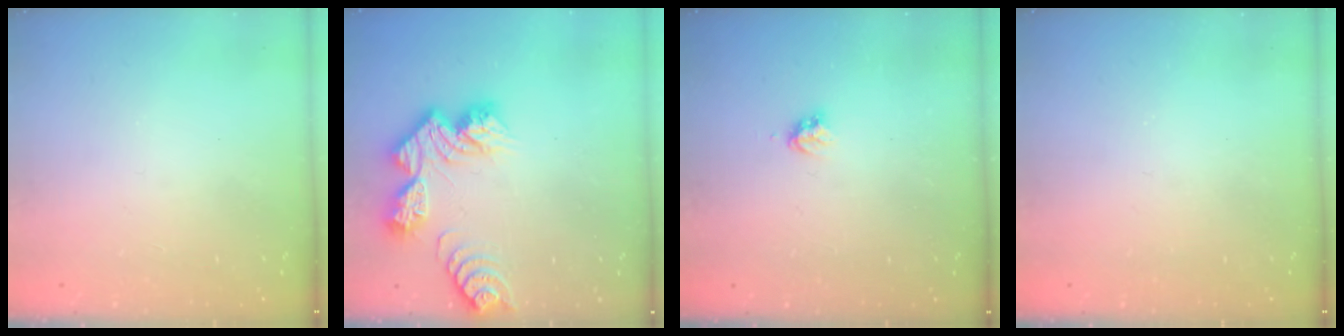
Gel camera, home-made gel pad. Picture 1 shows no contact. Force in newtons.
{"total": 13.0, "press": 13.0, "slide": 1.1}
{"total": 3.2, "press": 3.1, "slide": 0.5}
{"total": 0.0}